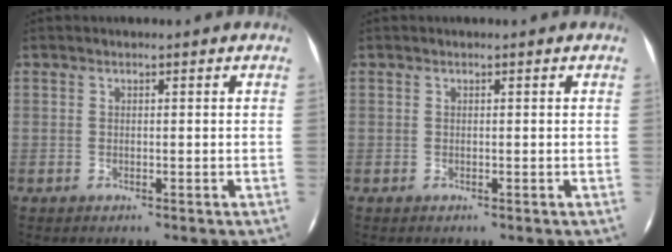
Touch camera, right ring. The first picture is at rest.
{"total": 0.0}